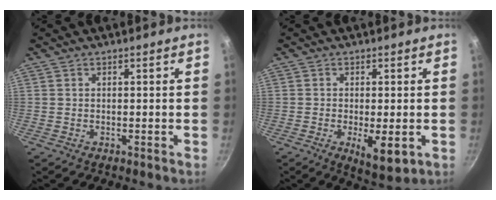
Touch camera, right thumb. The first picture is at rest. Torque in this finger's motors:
{"motor_torque": [0.28, 1.11, -0.06, 0.04, 0.16]}